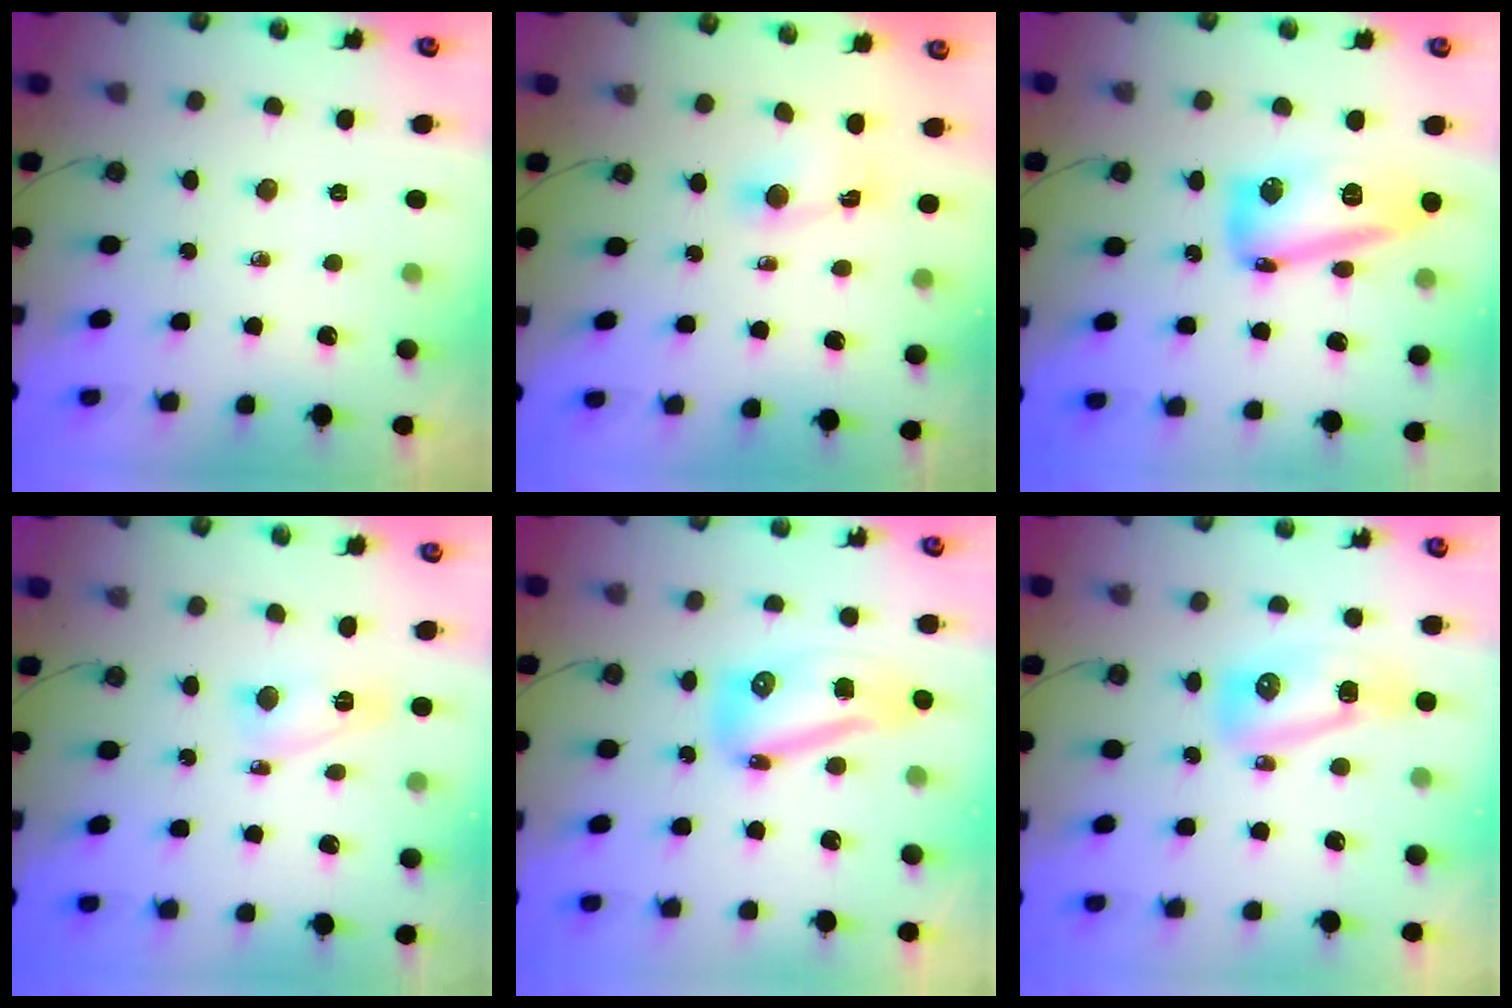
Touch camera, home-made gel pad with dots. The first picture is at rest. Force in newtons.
{"total": 1.9, "press": 1.9, "slide": 0.4}
{"total": 22.0, "press": 19.3, "slide": 10.7}
{"total": 4.8, "press": 4.8, "slide": 0.3}
{"total": 15.3, "press": 13.8, "slide": 6.6}
{"total": 16.9, "press": 12.4, "slide": 11.5}